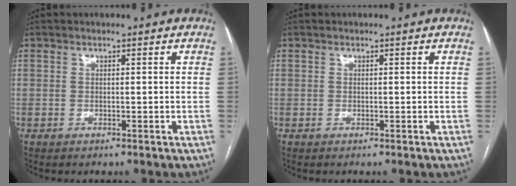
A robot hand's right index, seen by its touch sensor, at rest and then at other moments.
{"total": 0.0}